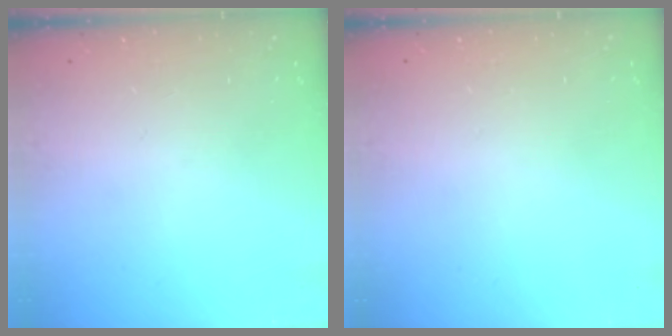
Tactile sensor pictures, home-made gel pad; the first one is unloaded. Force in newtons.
{"total": 2.6, "press": 2.6, "slide": 0.2}